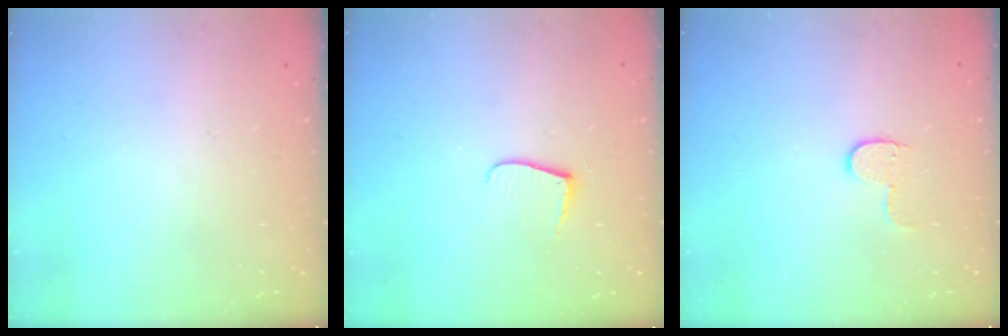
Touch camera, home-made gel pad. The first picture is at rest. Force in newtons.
{"total": 6.9, "press": 6.9, "slide": 0.7}
{"total": 6.1, "press": 6.1, "slide": 0.4}